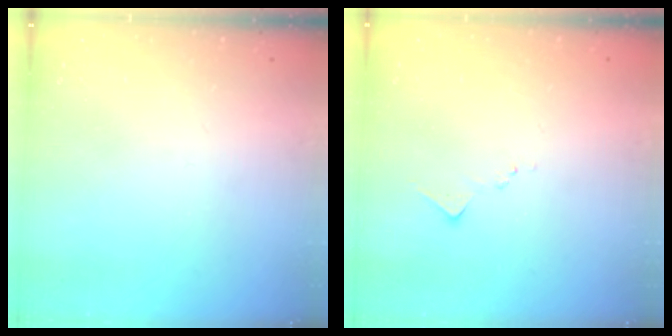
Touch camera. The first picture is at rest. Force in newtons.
{"total": 7.1, "press": 7.0, "slide": 0.8}